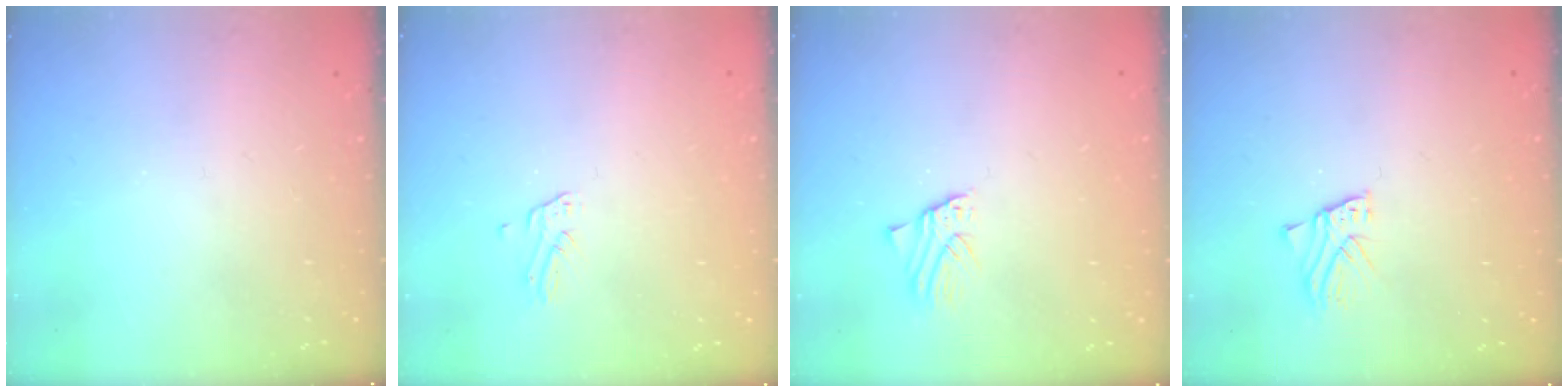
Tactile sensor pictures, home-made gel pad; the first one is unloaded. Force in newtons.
{"total": 1.2, "press": 1.2, "slide": 0.1}
{"total": 1.7, "press": 1.6, "slide": 0.2}
{"total": 2.2, "press": 2.2, "slide": 0.2}